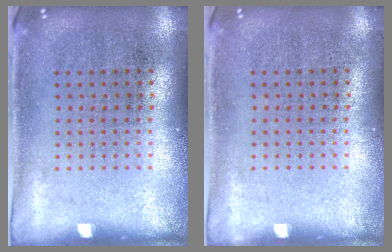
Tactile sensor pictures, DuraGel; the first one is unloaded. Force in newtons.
{"total": 0.0}